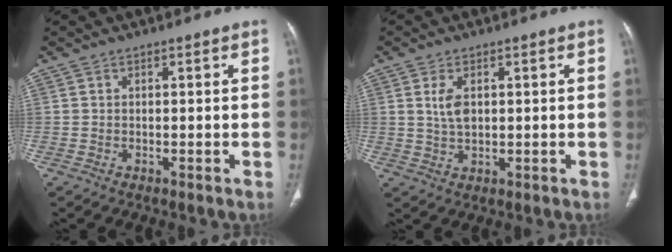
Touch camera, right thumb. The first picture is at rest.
{"total": 4.2, "force": [1.0, 2.3, 3.3], "torque": [-0.065, -0.005, 0.024]}